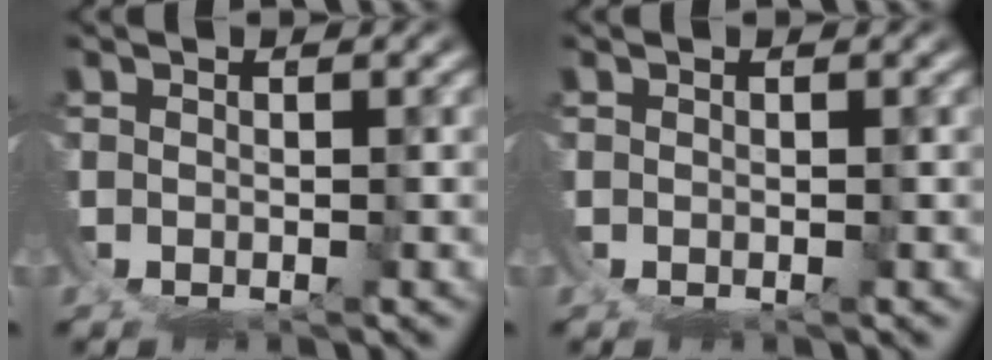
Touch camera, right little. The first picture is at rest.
{"total": 0.0}